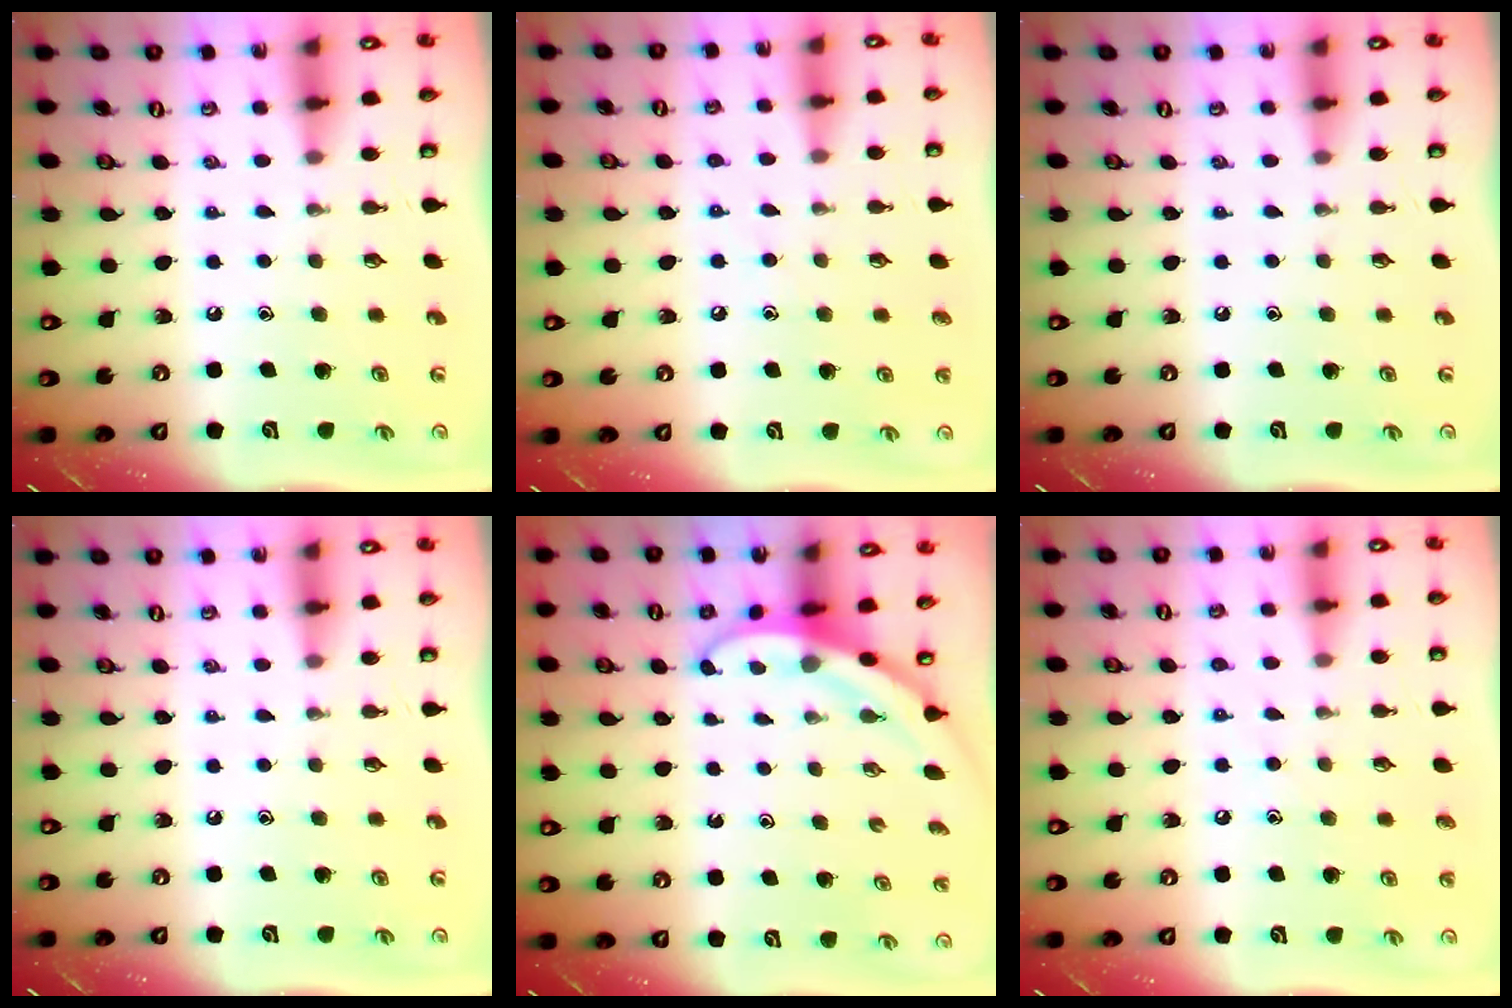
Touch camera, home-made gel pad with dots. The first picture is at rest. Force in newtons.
{"total": 6.1, "press": 6.0, "slide": 0.7}
{"total": 0.0}
{"total": 0.0}
{"total": 3.2, "press": 3.2, "slide": 0.1}
{"total": 5.7, "press": 5.6, "slide": 0.6}